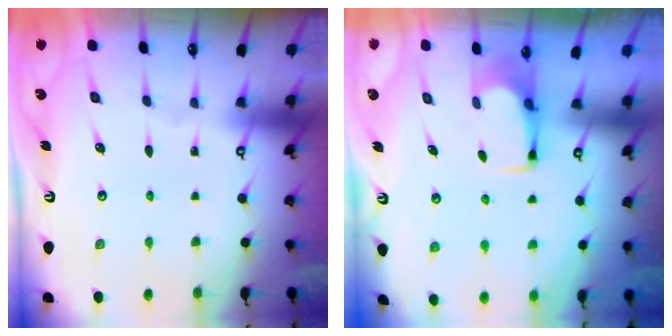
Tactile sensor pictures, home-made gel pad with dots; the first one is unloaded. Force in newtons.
{"total": 2.7, "press": 2.6, "slide": 0.4}